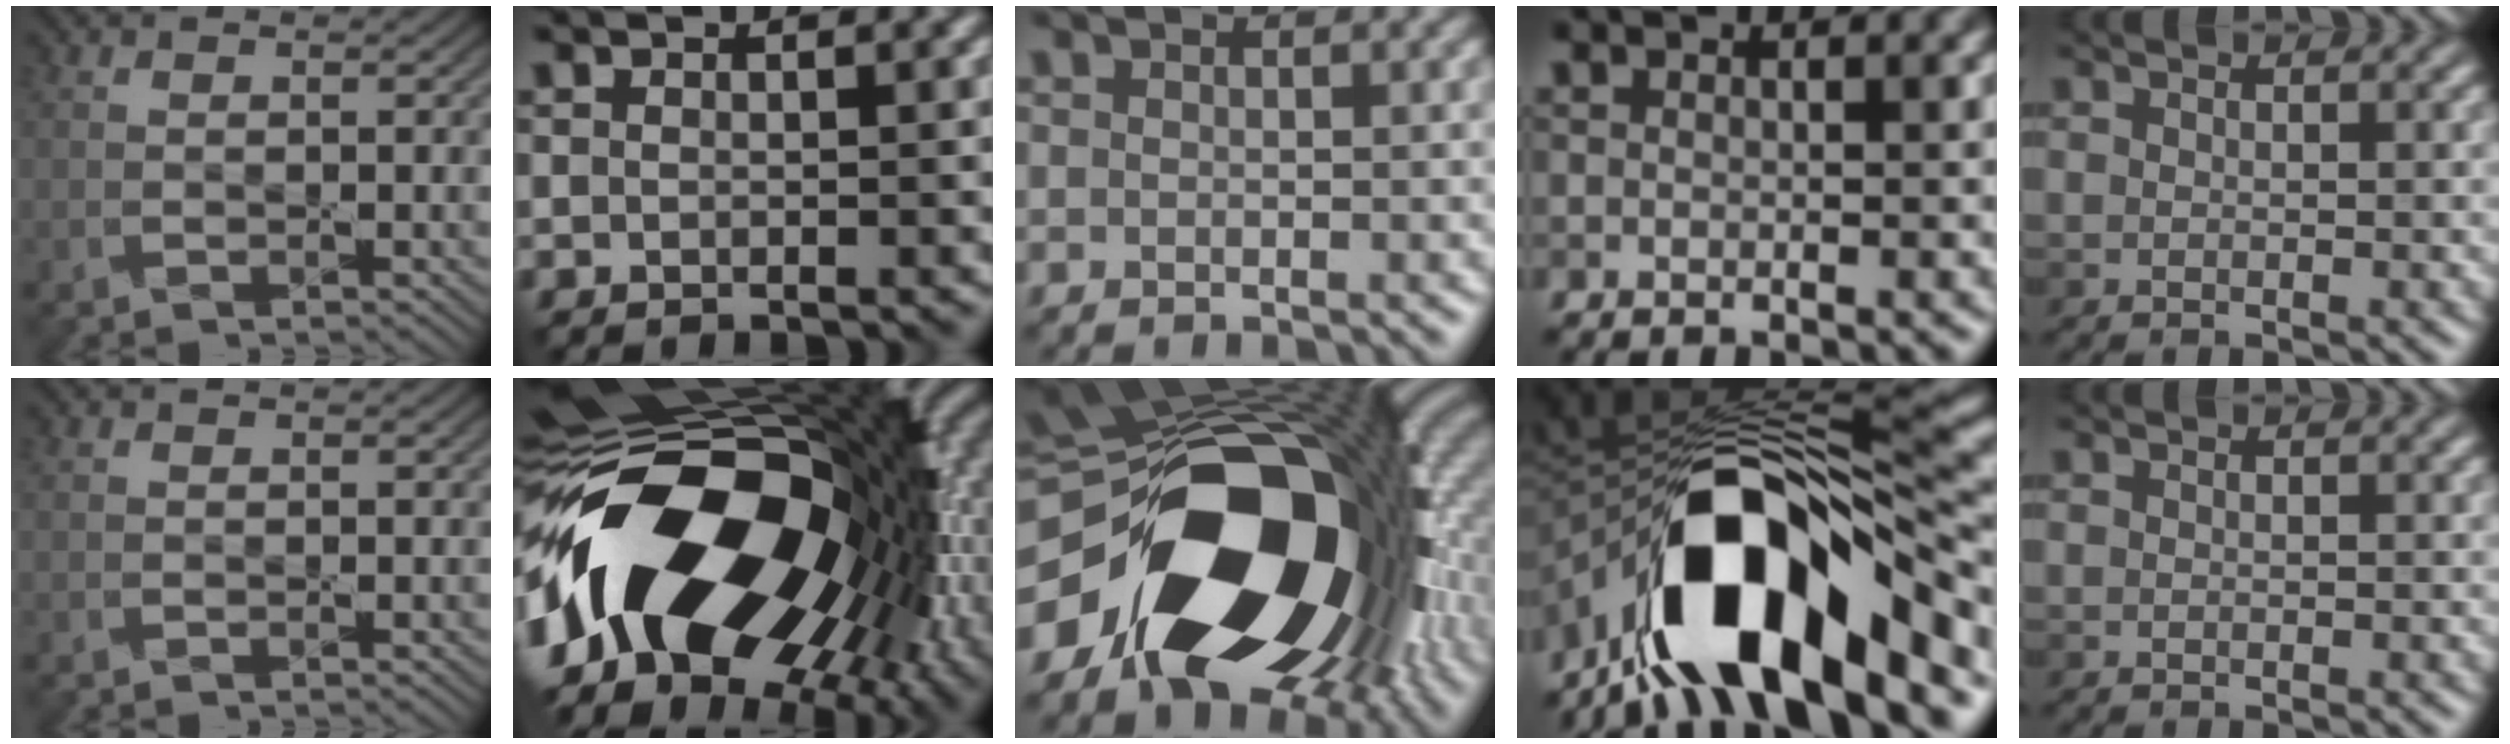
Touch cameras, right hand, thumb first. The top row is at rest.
{"index": {"total": 20.0, "force": [-4.5, 11.1, 16.0], "torque": [-0.294, -0.023, -0.084]}, "middle": {"total": 20.7, "force": [-5.0, 12.0, 16.0], "torque": [-0.307, -0.049, -0.074]}, "ring": {"total": 14.2, "force": [-7.8, 5.7, 10.4], "torque": [-0.161, 0.004, -0.136]}}